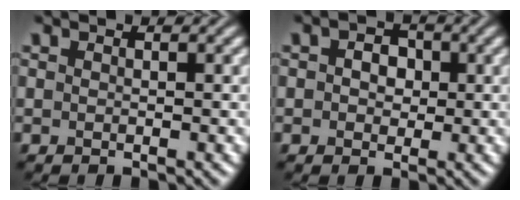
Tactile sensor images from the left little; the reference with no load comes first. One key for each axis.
{"total": 2.7, "fx": 0.4, "fy": 2.1, "fz": 1.6, "tx": -0.019, "ty": 0.008, "tz": -0.008}